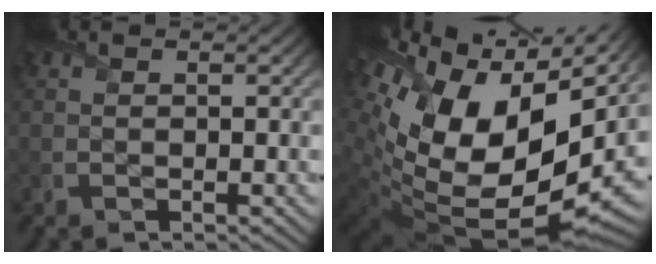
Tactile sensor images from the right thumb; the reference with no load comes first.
{"total": 21.0, "force": [3.9, 12.4, 16.5], "torque": [-0.315, -0.024, 0.095]}